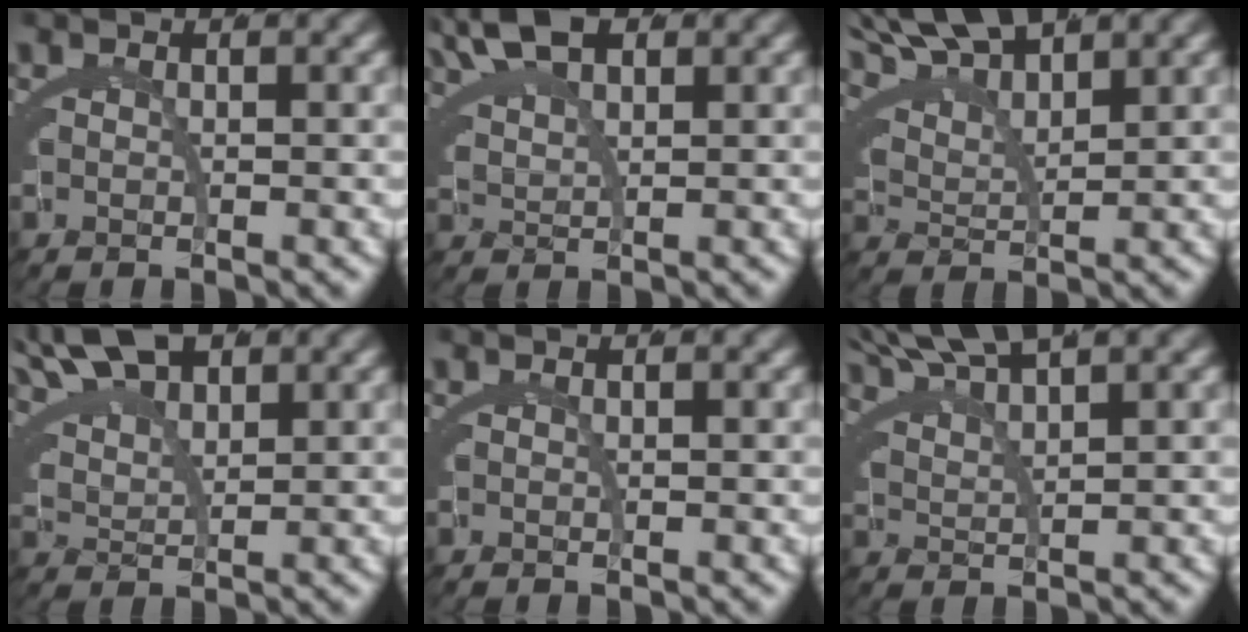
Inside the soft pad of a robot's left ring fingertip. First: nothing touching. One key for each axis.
{"total": 4.4, "fx": 3.7, "fy": 0.9, "fz": 2.2, "tx": -0.049, "ty": 0.005, "tz": 0.071}
{"total": 5.8, "fx": 5.4, "fy": 0.6, "fz": 2.0, "tx": -0.036, "ty": 0.021, "tz": 0.090}
{"total": 5.3, "fx": 4.9, "fy": -0.8, "fz": 1.9, "tx": -0.022, "ty": 0.003, "tz": 0.097}
{"total": 0.0}
{"total": 4.7, "fx": 4.4, "fy": -1.3, "fz": 1.0, "tx": -0.010, "ty": 0.017, "tz": 0.080}